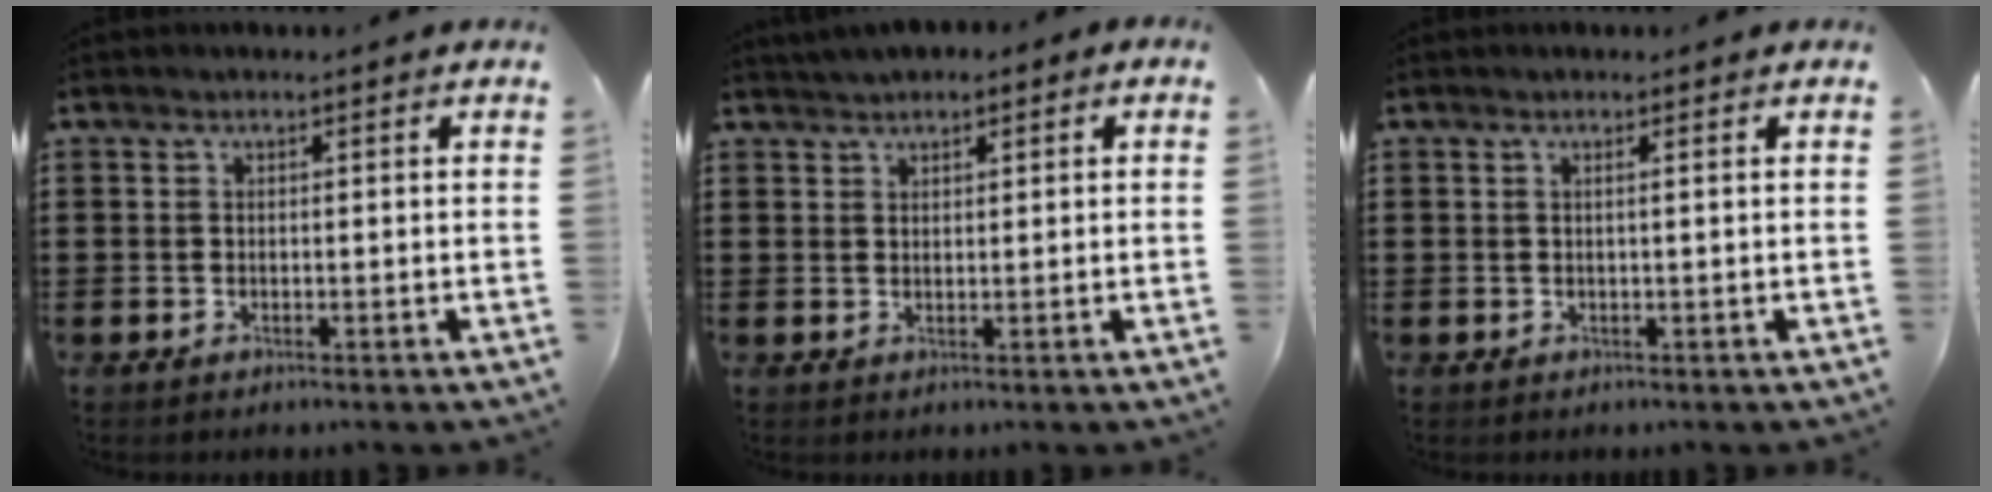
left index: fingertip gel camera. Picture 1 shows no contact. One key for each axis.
{"total": 1.5, "fx": 1.4, "fy": 0.6, "fz": 0.4, "tx": -0.012, "ty": 0.007, "tz": 0.026}
{"total": 0.7, "fx": 0.1, "fy": -0.2, "fz": 0.6, "tx": -0.011, "ty": -0.004, "tz": 0.003}